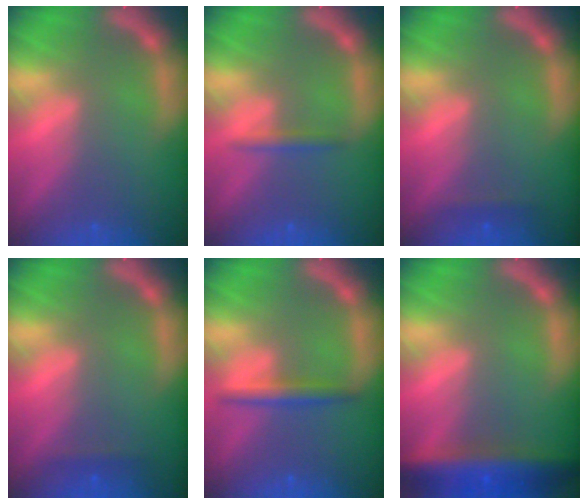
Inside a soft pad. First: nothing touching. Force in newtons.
{"total": 1.4}
{"total": 0.9}
{"total": 0.9}
{"total": 2.4}
{"total": 7.5}